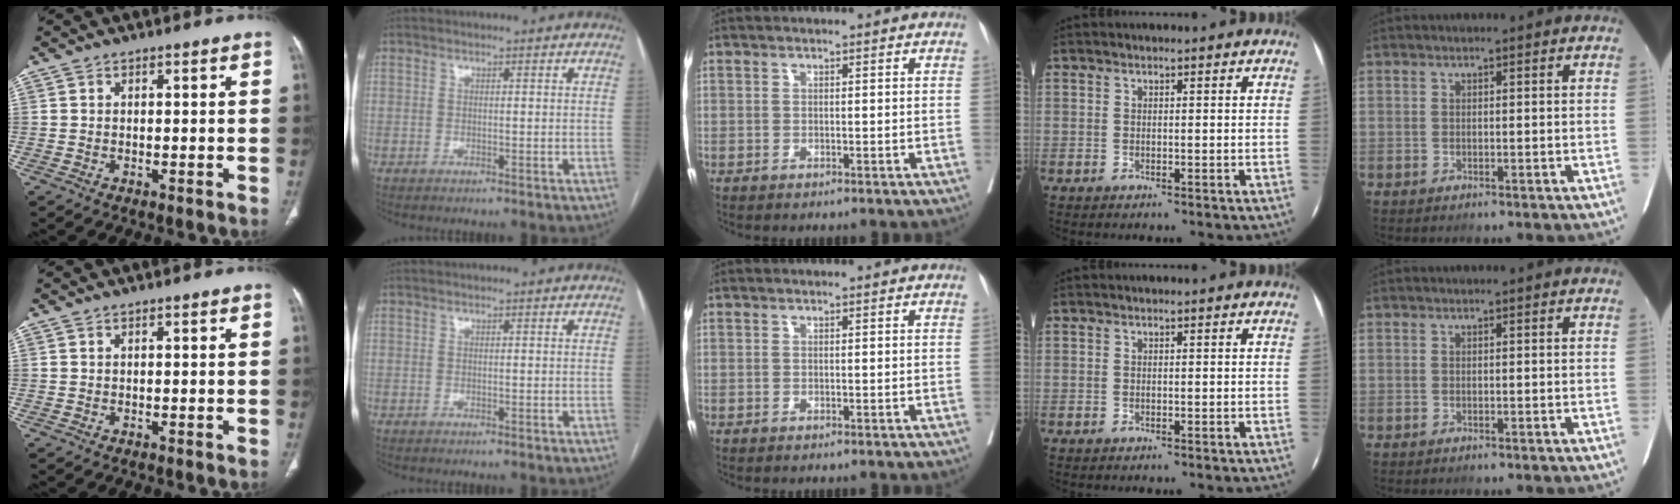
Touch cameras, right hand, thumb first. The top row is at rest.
{}